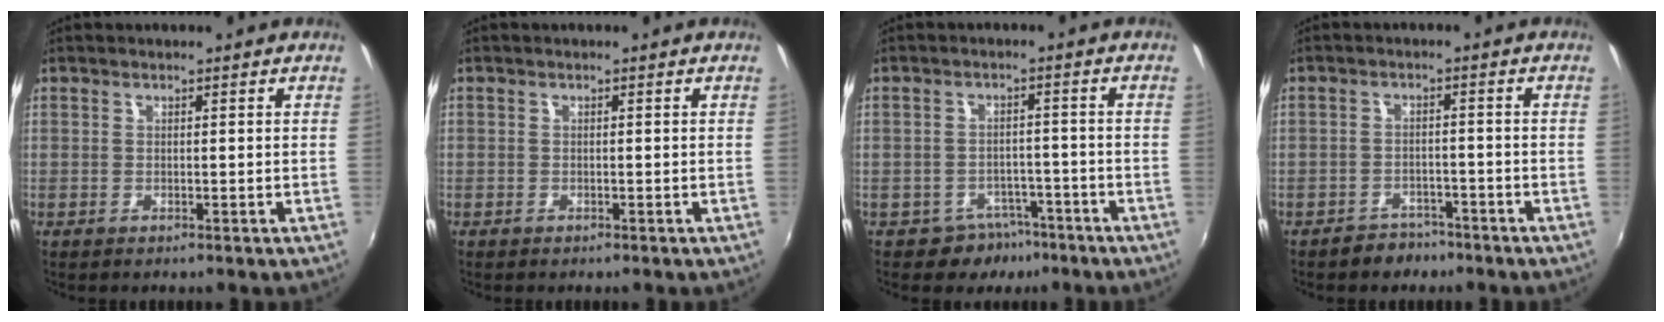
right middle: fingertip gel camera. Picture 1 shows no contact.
{"total": 0.7, "force": [-0.5, 0.6, 0.0], "torque": [-0.002, 0.002, -0.008]}
{"total": 5.6, "force": [-3.9, 4.0, 0.6], "torque": [-0.016, 0.020, -0.047]}
{"total": 4.4, "force": [-3.6, 2.5, 0.4], "torque": [-0.018, 0.008, -0.052]}